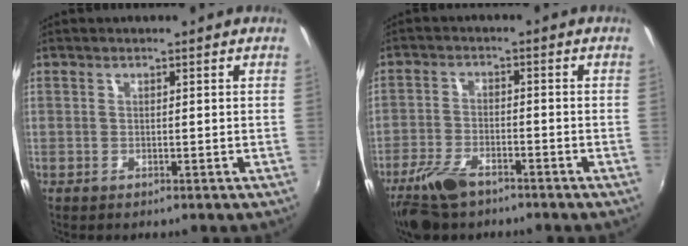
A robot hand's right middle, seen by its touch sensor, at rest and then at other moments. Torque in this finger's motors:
{"motor_torque": [0.14, -0.14, 0.06, 0.03]}